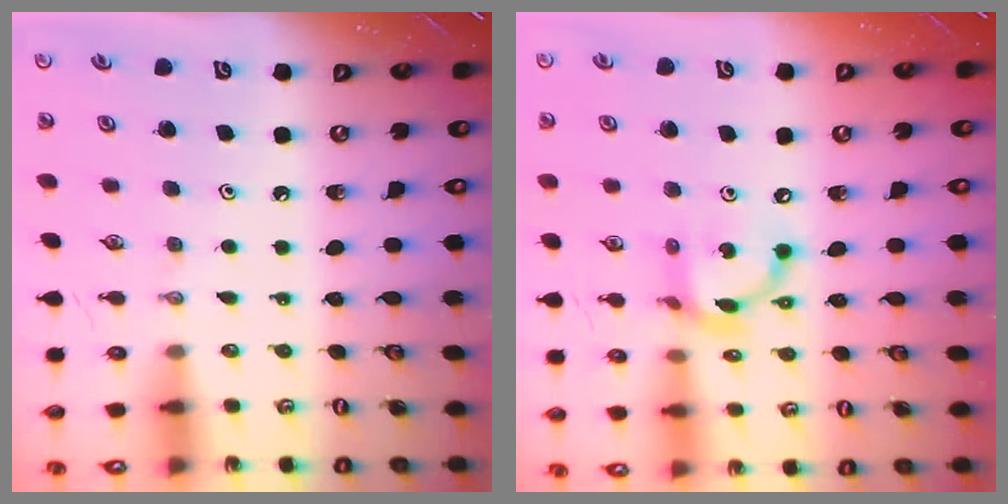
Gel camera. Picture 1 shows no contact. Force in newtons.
{"total": 11.7, "press": 11.7, "slide": 0.9}